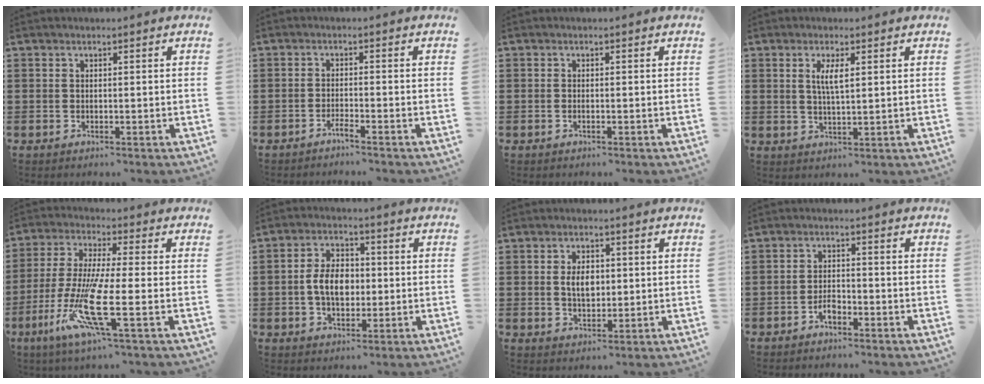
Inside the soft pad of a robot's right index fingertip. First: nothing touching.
{"total": 1.6, "force": [-1.5, -0.2, 0.5], "torque": [-0.011, 0.003, -0.029]}
{"total": 0.5, "force": [-0.3, -0.1, 0.4], "torque": [-0.009, -0.006, -0.004]}
{"total": 3.4, "force": [1.1, 0.8, 3.2], "torque": [-0.066, 0.004, 0.016]}
{"total": 12.1, "force": [-4.6, 1.5, 11.1], "torque": [-0.239, -0.017, -0.089]}
{"total": 6.6, "force": [-0.5, 4.3, 5.1], "torque": [-0.103, 0.006, -0.016]}
{"total": 4.2, "force": [0.2, 2.5, 3.4], "torque": [-0.063, 0.005, 0.001]}
{"total": 2.5, "force": [-1.7, 0.9, 1.6], "torque": [-0.034, 0.002, -0.034]}